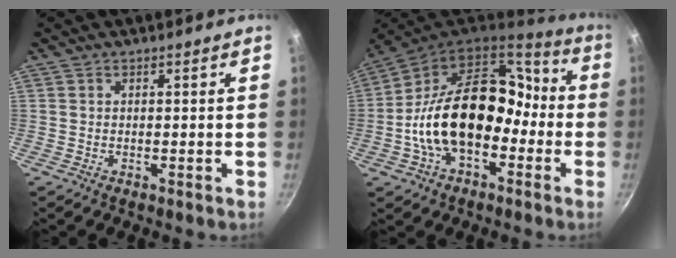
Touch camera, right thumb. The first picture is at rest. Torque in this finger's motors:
{"motor_torque": [0.95, 1.11, 2.32, -0.47, 0.77]}